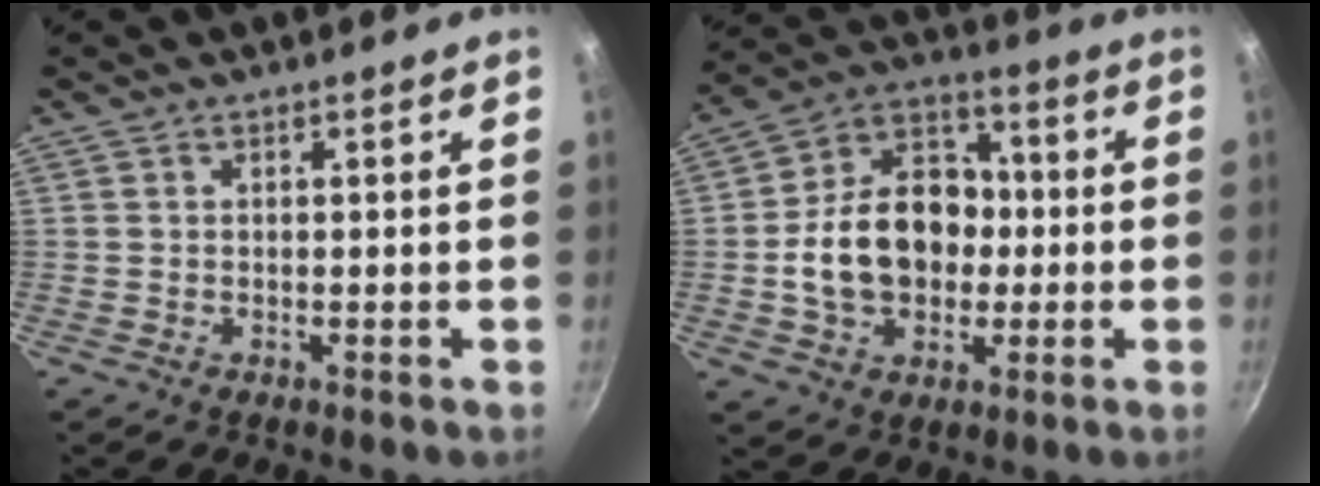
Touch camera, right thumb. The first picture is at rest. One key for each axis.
{"total": 17.5, "fx": -1.3, "fy": 13.2, "fz": 11.4, "tx": -0.159, "ty": 0.040, "tz": -0.029}